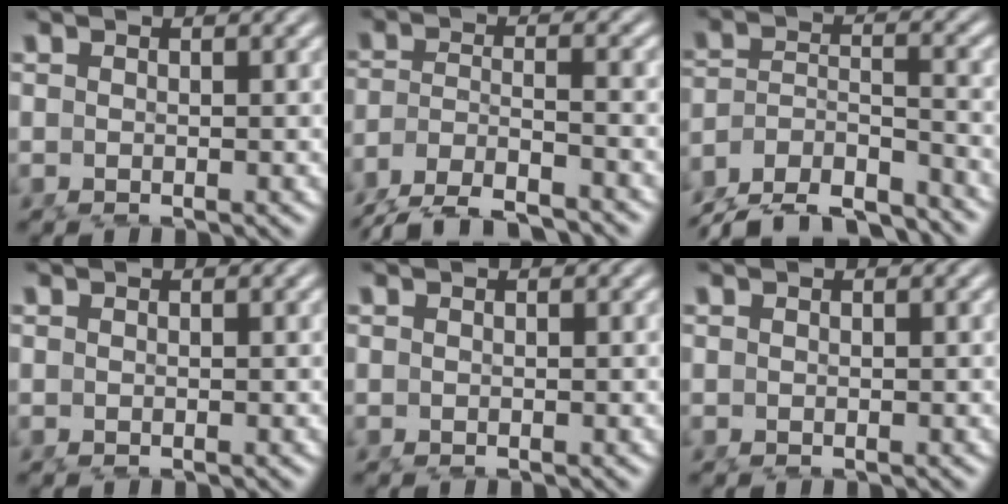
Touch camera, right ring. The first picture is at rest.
{"total": 6.9, "force": [-5.5, 2.6, 3.2], "torque": [-0.059, -0.023, -0.083]}
{"total": 9.5, "force": [-7.8, 4.8, 2.6], "torque": [-0.048, -0.028, -0.135]}
{"total": 0.0}
{"total": 0.0}
{"total": 0.0}